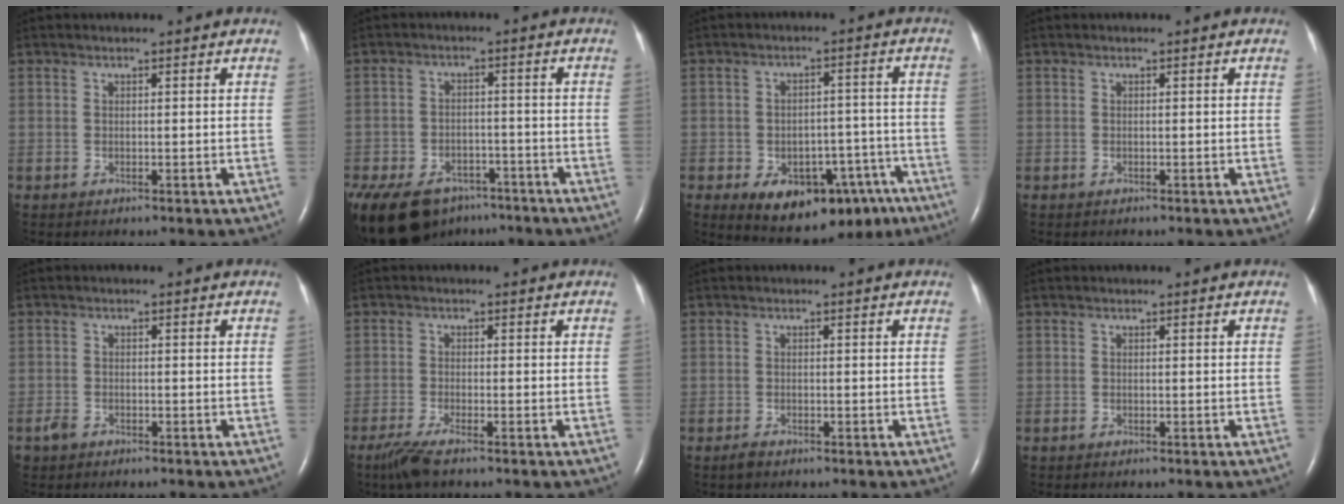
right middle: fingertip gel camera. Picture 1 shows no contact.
{"total": 19.4, "force": [-13.0, 11.6, 8.6], "torque": [-0.250, -0.023, -0.188]}
{"total": 14.6, "force": [-8.5, 8.1, 8.7], "torque": [-0.107, 0.025, -0.109]}
{"total": 0.0}
{"total": 1.6, "force": [-1.1, 1.0, 0.6], "torque": [-0.018, 0.001, -0.019]}
{"total": 3.9, "force": [-2.8, 0.3, 2.7], "torque": [-0.064, -0.013, -0.056]}
{"total": 1.0, "force": [-0.9, 0.4, 0.4], "torque": [-0.016, -0.002, -0.015]}
{"total": 0.0}